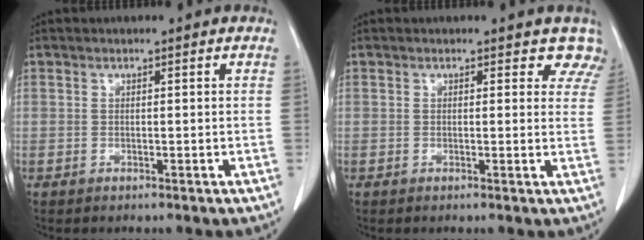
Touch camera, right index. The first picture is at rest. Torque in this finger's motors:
{"motor_torque": [0.03, 0.06, 0.01, 0.00]}